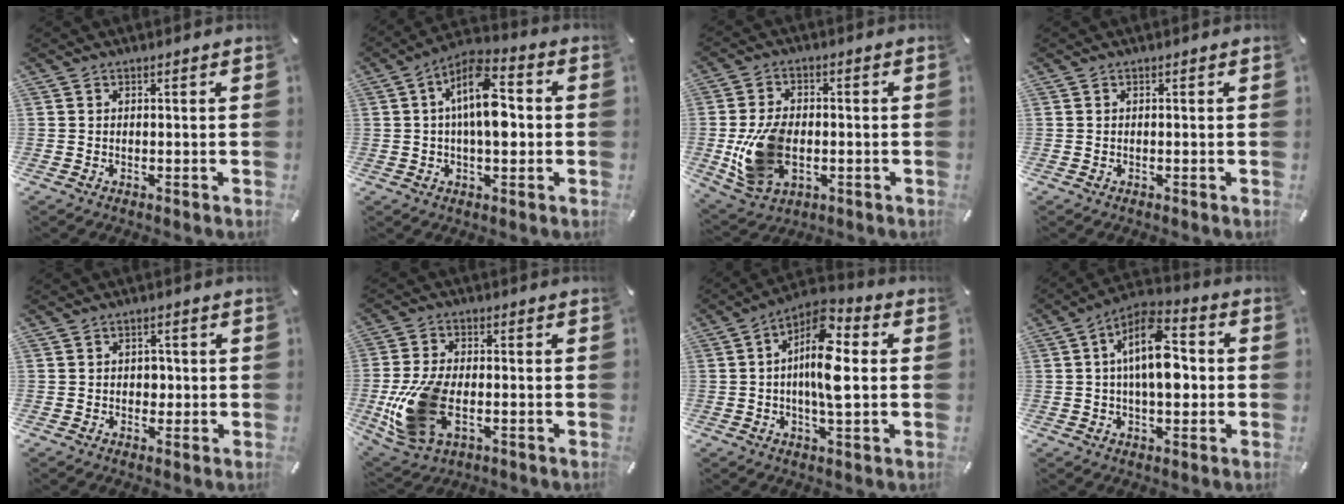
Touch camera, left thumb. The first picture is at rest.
{"total": 13.1, "force": [0.6, 6.3, 11.5], "torque": [-0.197, 0.002, 0.009]}
{"total": 12.9, "force": [-2.4, 8.6, 9.3], "torque": [-0.192, 0.001, -0.037]}
{"total": 0.0}
{"total": 2.2, "force": [-0.2, 1.9, 1.1], "torque": [-0.008, -0.001, -0.010]}
{"total": 15.4, "force": [-3.5, 9.2, 11.9], "torque": [-0.261, -0.006, -0.057]}
{"total": 12.4, "force": [1.0, 4.5, 11.5], "torque": [-0.208, -0.008, 0.014]}
{"total": 13.8, "force": [0.6, 7.1, 11.8], "torque": [-0.202, 0.003, 0.011]}